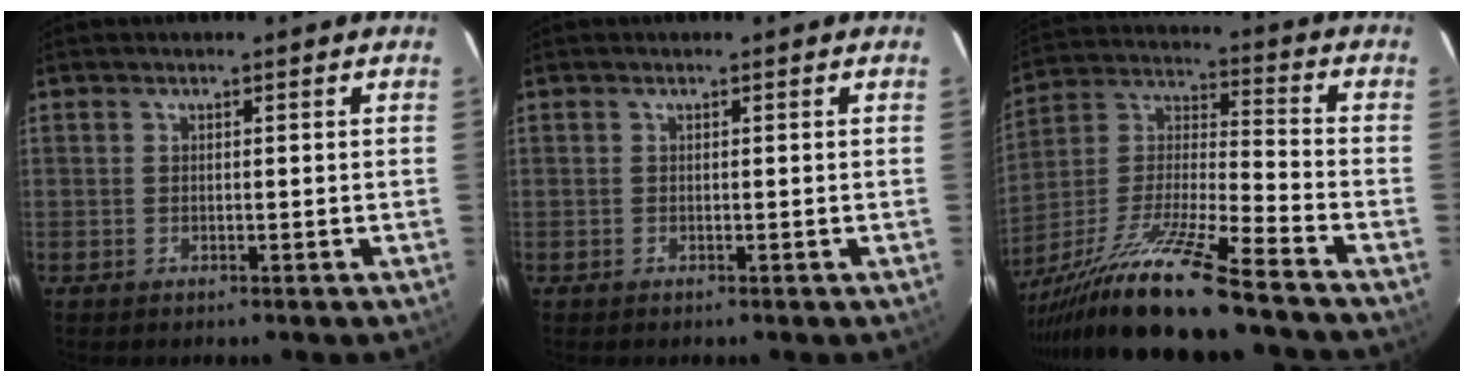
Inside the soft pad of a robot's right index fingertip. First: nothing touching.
{"total": 0.0}
{"total": 20.8, "force": [-16.4, 0.2, 12.8], "torque": [-0.243, -0.022, -0.300]}